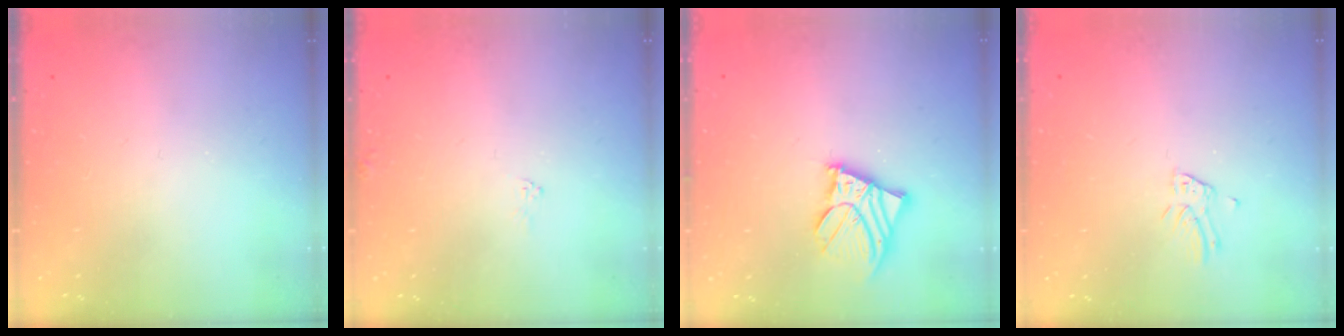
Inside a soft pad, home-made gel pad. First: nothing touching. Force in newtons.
{"total": 4.1, "press": 4.0, "slide": 0.2}
{"total": 10.7, "press": 10.6, "slide": 1.4}
{"total": 2.8, "press": 2.8, "slide": 0.1}